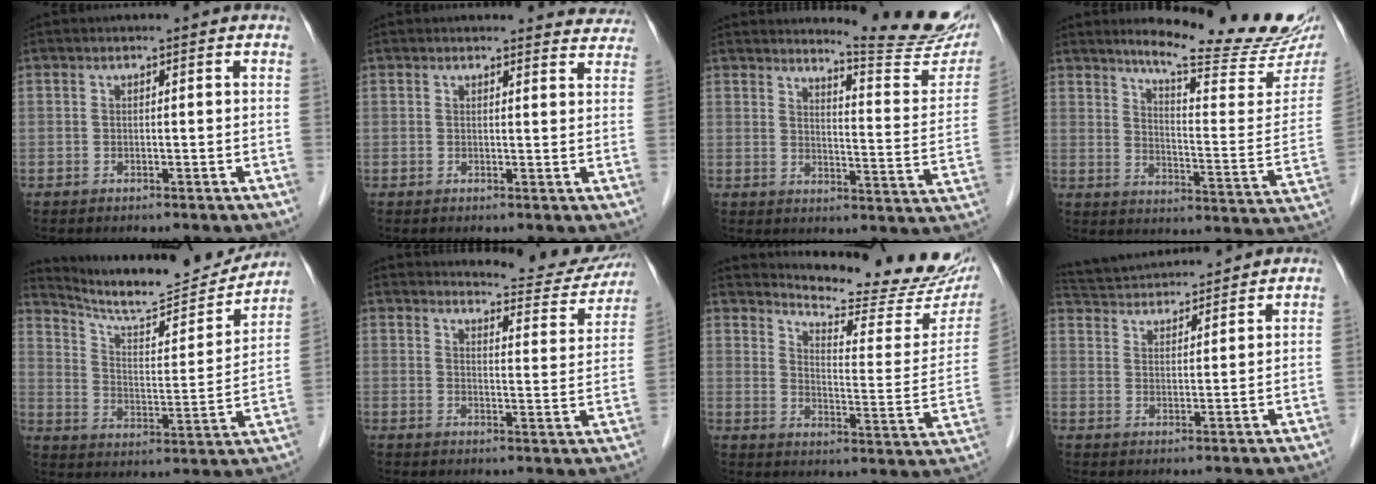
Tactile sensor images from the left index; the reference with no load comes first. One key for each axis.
{"total": 6.4, "fx": 6.2, "fy": 1.6, "fz": -0.1, "tx": 0.029, "ty": -0.019, "tz": 0.037}
{"total": 13.8, "fx": 13.0, "fy": -0.1, "fz": 4.7, "tx": -0.058, "ty": -0.083, "tz": 0.149}
{"total": 19.0, "fx": 16.8, "fy": 0.7, "fz": 8.8, "tx": -0.124, "ty": -0.084, "tz": 0.213}
{"total": 18.9, "fx": 17.9, "fy": 2.1, "fz": 5.7, "tx": -0.097, "ty": -0.033, "tz": 0.264}
{"total": 10.9, "fx": 10.8, "fy": 1.3, "fz": 1.0, "tx": -0.004, "ty": -0.042, "tz": 0.120}
{"total": 18.9, "fx": 17.6, "fy": 1.9, "fz": 6.5, "tx": -0.097, "ty": -0.086, "tz": 0.219}
{"total": 12.5, "fx": 11.9, "fy": 2.1, "fz": 3.5, "tx": -0.069, "ty": 0.036, "tz": 0.193}